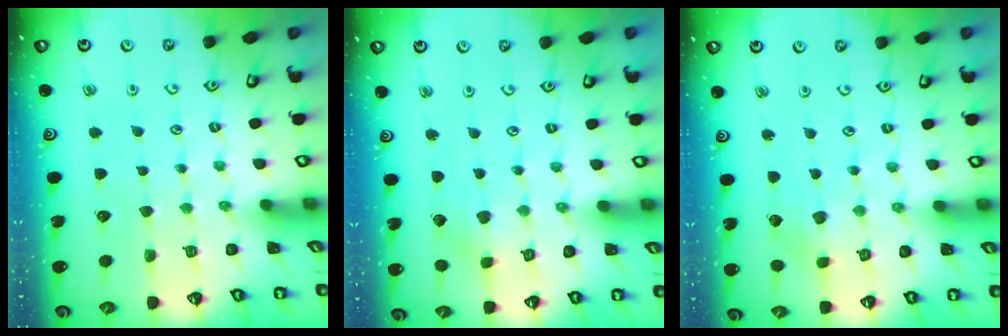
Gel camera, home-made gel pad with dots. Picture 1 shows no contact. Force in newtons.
{"total": 2.8, "press": 2.8, "slide": 0.6}
{"total": 2.1, "press": 2.1, "slide": 0.3}